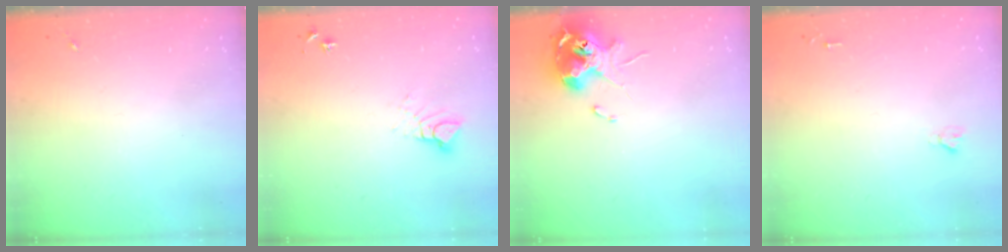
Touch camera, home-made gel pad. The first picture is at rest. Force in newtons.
{"total": 6.3, "press": 6.3, "slide": 0.1}
{"total": 11.3, "press": 11.2, "slide": 1.5}
{"total": 1.9, "press": 1.9, "slide": 0.2}